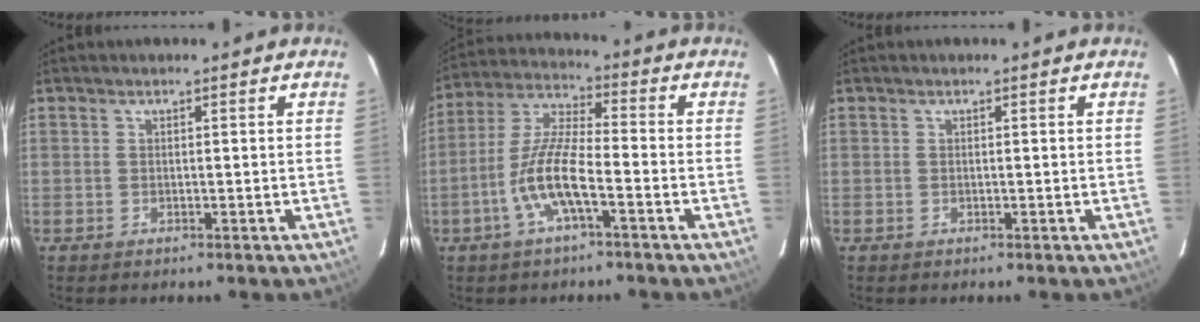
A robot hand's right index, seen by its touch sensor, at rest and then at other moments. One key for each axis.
{"total": 10.5, "fx": -4.3, "fy": 2.1, "fz": 9.3, "tx": -0.201, "ty": 0.002, "tz": -0.086}
{"total": 0.0}